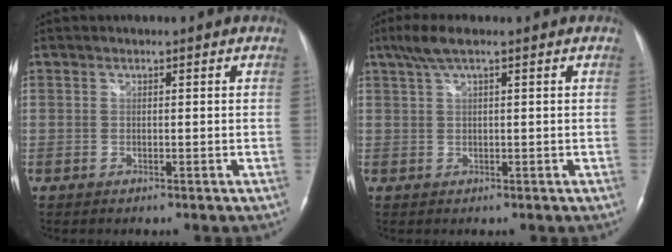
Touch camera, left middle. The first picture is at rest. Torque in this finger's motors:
{"motor_torque": [0.23, -0.15, 0.00, 0.03]}